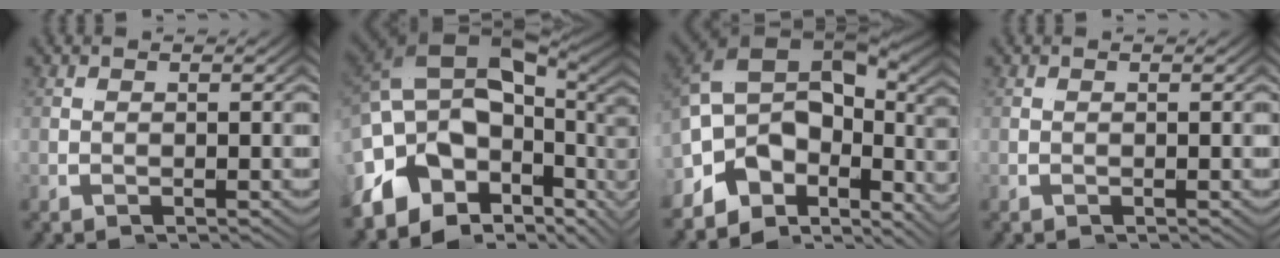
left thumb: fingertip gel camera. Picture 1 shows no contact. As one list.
[{"total": 13.6, "force": [1.3, 7.2, 11.4], "torque": [-0.193, 0.014, 0.005]}, {"total": 11.8, "force": [2.0, 6.0, 10.0], "torque": [-0.158, 0.025, 0.007]}, {"total": 0.0}]